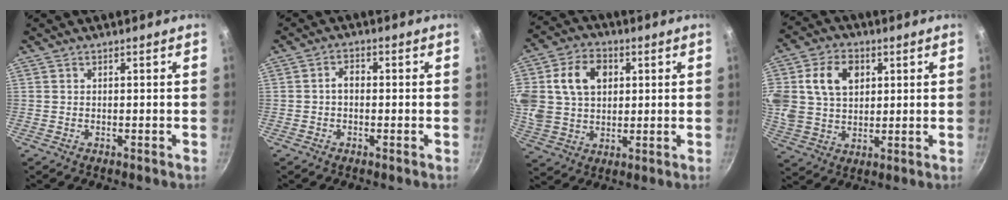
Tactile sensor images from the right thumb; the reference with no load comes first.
{"total": 2.5, "force": [-0.4, 1.7, 1.7], "torque": [-0.022, 0.013, -0.010]}
{"total": 19.1, "force": [4.6, 14.5, 11.6], "torque": [-0.238, 0.024, 0.084]}
{"total": 16.6, "force": [4.5, 12.4, 10.0], "torque": [-0.206, 0.019, 0.084]}